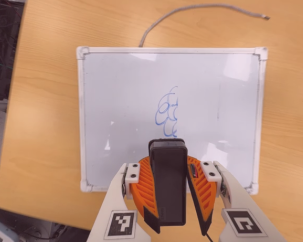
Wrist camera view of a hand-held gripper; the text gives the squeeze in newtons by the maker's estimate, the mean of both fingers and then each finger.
{"total": 12.8, "left": 11.0, "right": 14.5}